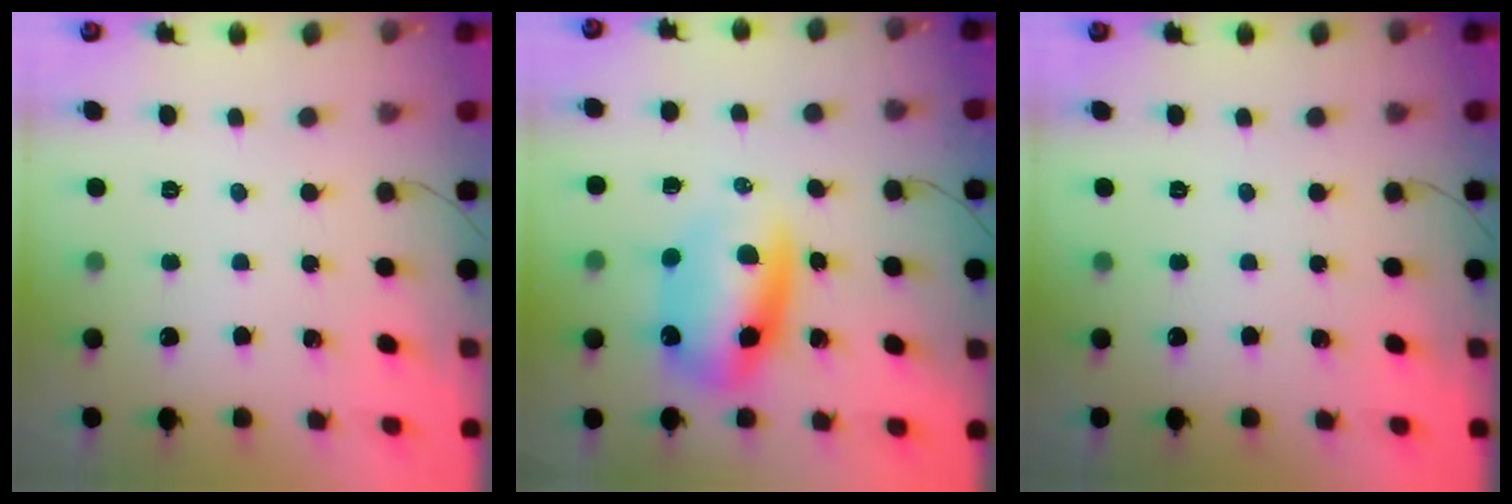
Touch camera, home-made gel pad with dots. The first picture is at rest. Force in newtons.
{"total": 11.3, "press": 11.0, "slide": 2.7}
{"total": 0.0}